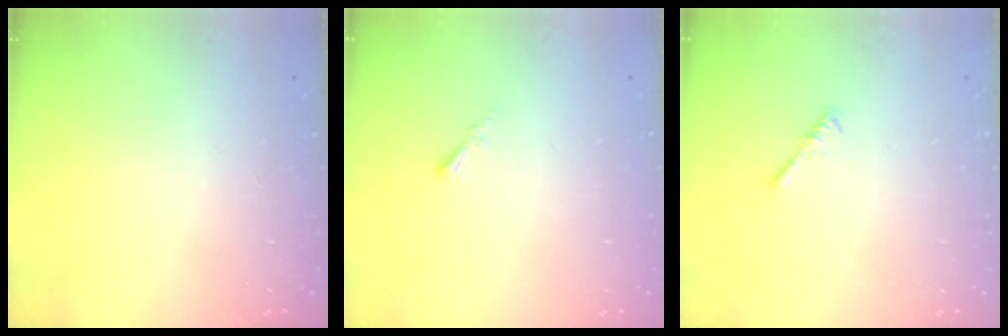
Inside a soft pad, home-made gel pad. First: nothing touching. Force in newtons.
{"total": 0.0}
{"total": 0.0}